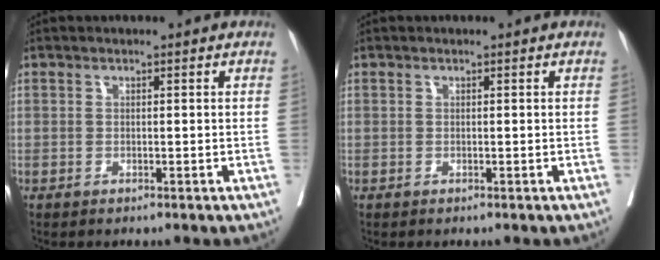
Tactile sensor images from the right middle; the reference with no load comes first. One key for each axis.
{"total": 0.0}